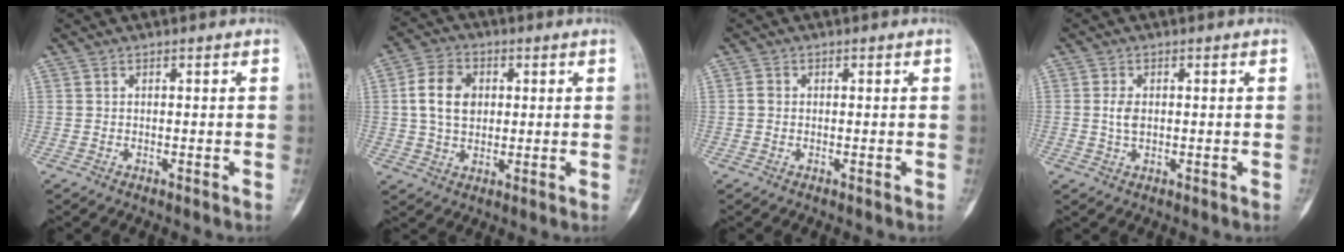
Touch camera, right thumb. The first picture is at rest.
{"total": 9.0, "force": [1.5, 6.6, 5.9], "torque": [-0.093, 0.004, 0.024]}
{"total": 1.1, "force": [-0.1, 1.0, 0.6], "torque": [-0.008, 0.002, -0.003]}
{"total": 2.6, "force": [0.1, 1.6, 2.1], "torque": [-0.042, 0.000, 0.002]}